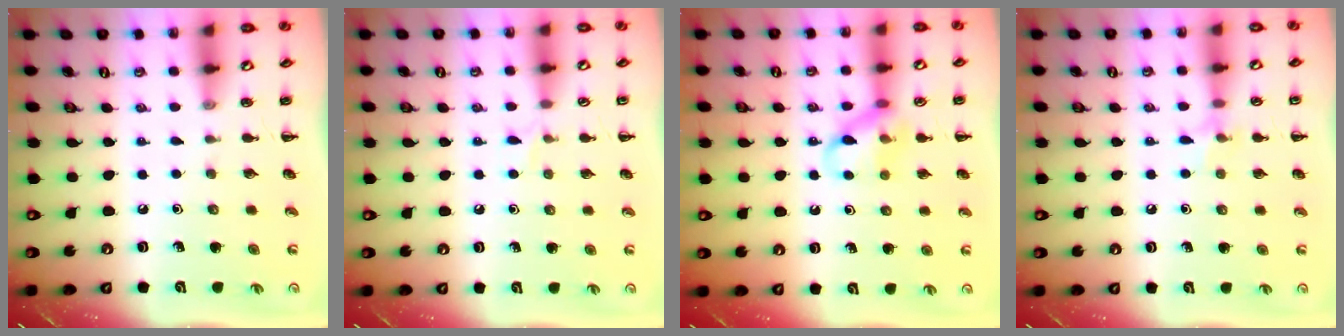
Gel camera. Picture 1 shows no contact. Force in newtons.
{"total": 4.3, "press": 4.1, "slide": 1.3}
{"total": 10.5, "press": 10.4, "slide": 1.0}
{"total": 6.1, "press": 5.8, "slide": 2.0}